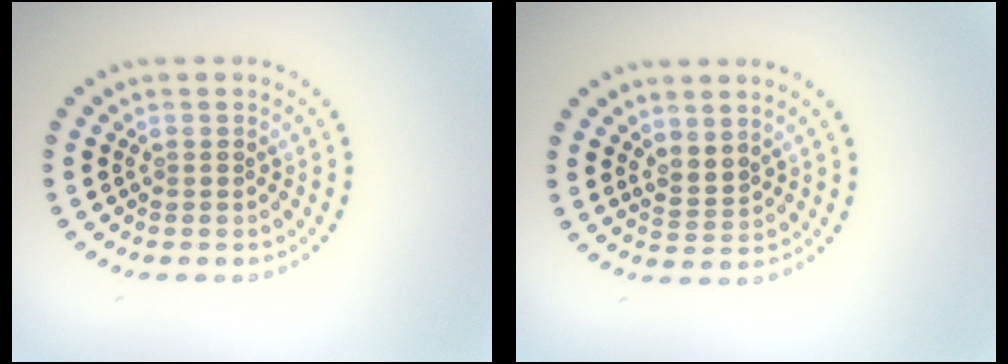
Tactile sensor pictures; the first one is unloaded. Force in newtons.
{"total": 1.8, "press": 1.3, "slide": 1.2}